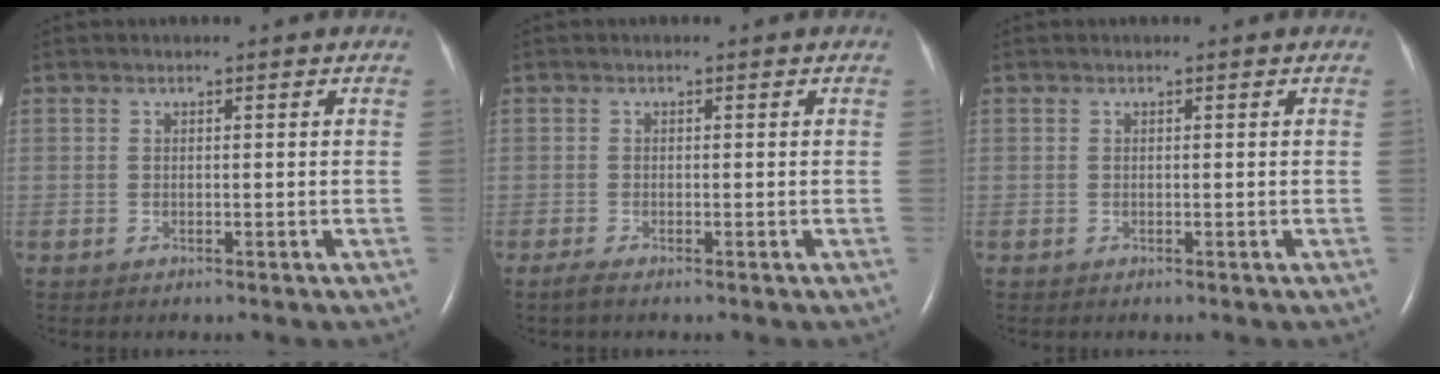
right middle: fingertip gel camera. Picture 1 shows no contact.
{"total": 0.9, "force": [-0.7, -0.1, 0.6], "torque": [-0.022, -0.005, -0.018]}
{"total": 0.0}